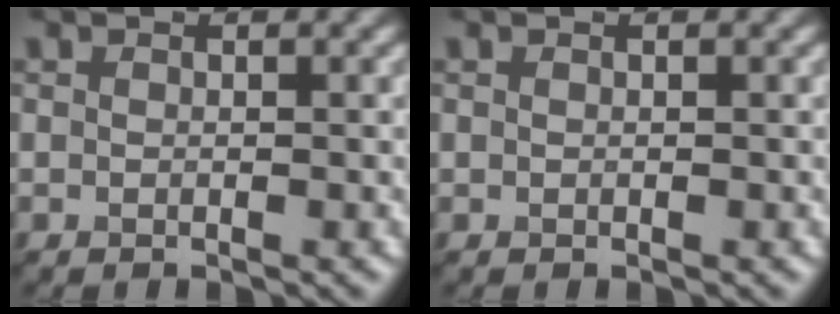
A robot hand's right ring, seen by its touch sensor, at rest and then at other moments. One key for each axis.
{"total": 0.0}